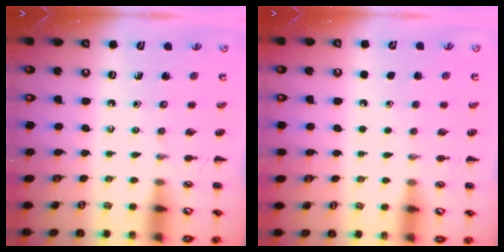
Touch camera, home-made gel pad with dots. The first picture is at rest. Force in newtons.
{"total": 1.7, "press": 1.7, "slide": 0.1}